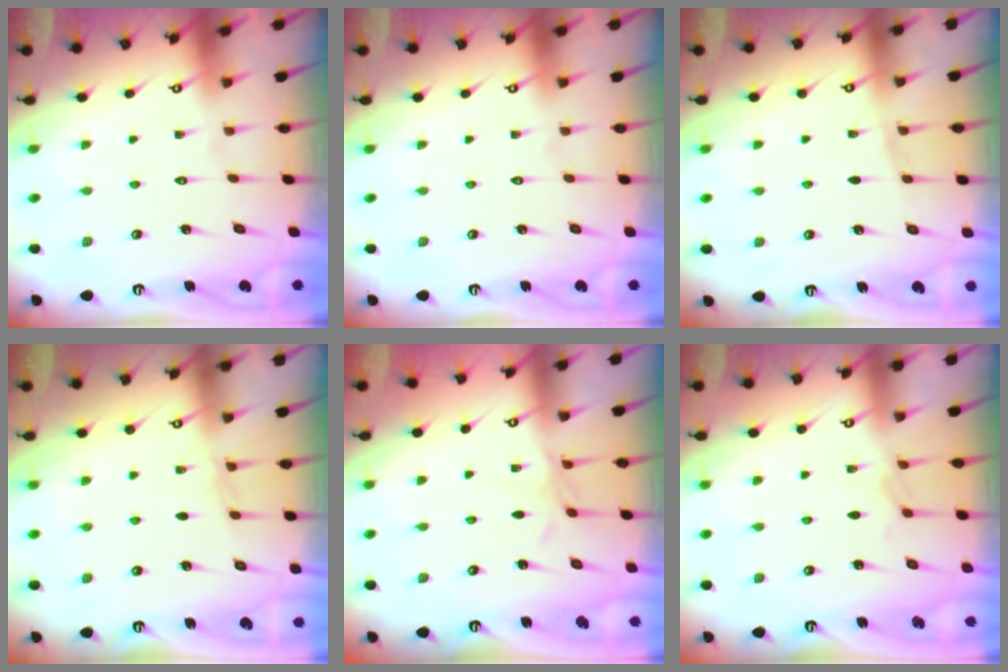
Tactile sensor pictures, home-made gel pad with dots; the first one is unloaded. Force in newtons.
{"total": 0.0}
{"total": 3.9, "press": 3.8, "slide": 0.6}
{"total": 3.2, "press": 3.2, "slide": 0.5}
{"total": 2.9, "press": 2.9, "slide": 0.6}
{"total": 3.8, "press": 3.7, "slide": 0.6}